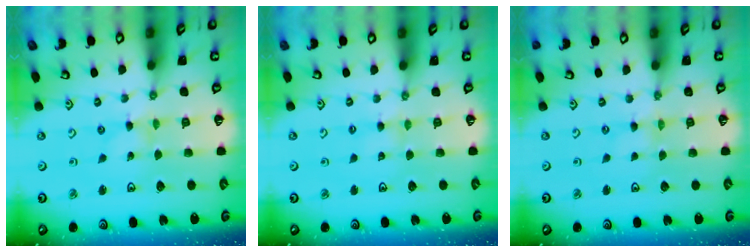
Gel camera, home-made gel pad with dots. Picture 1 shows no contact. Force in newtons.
{"total": 2.6, "press": 2.6, "slide": 0.3}
{"total": 0.0}